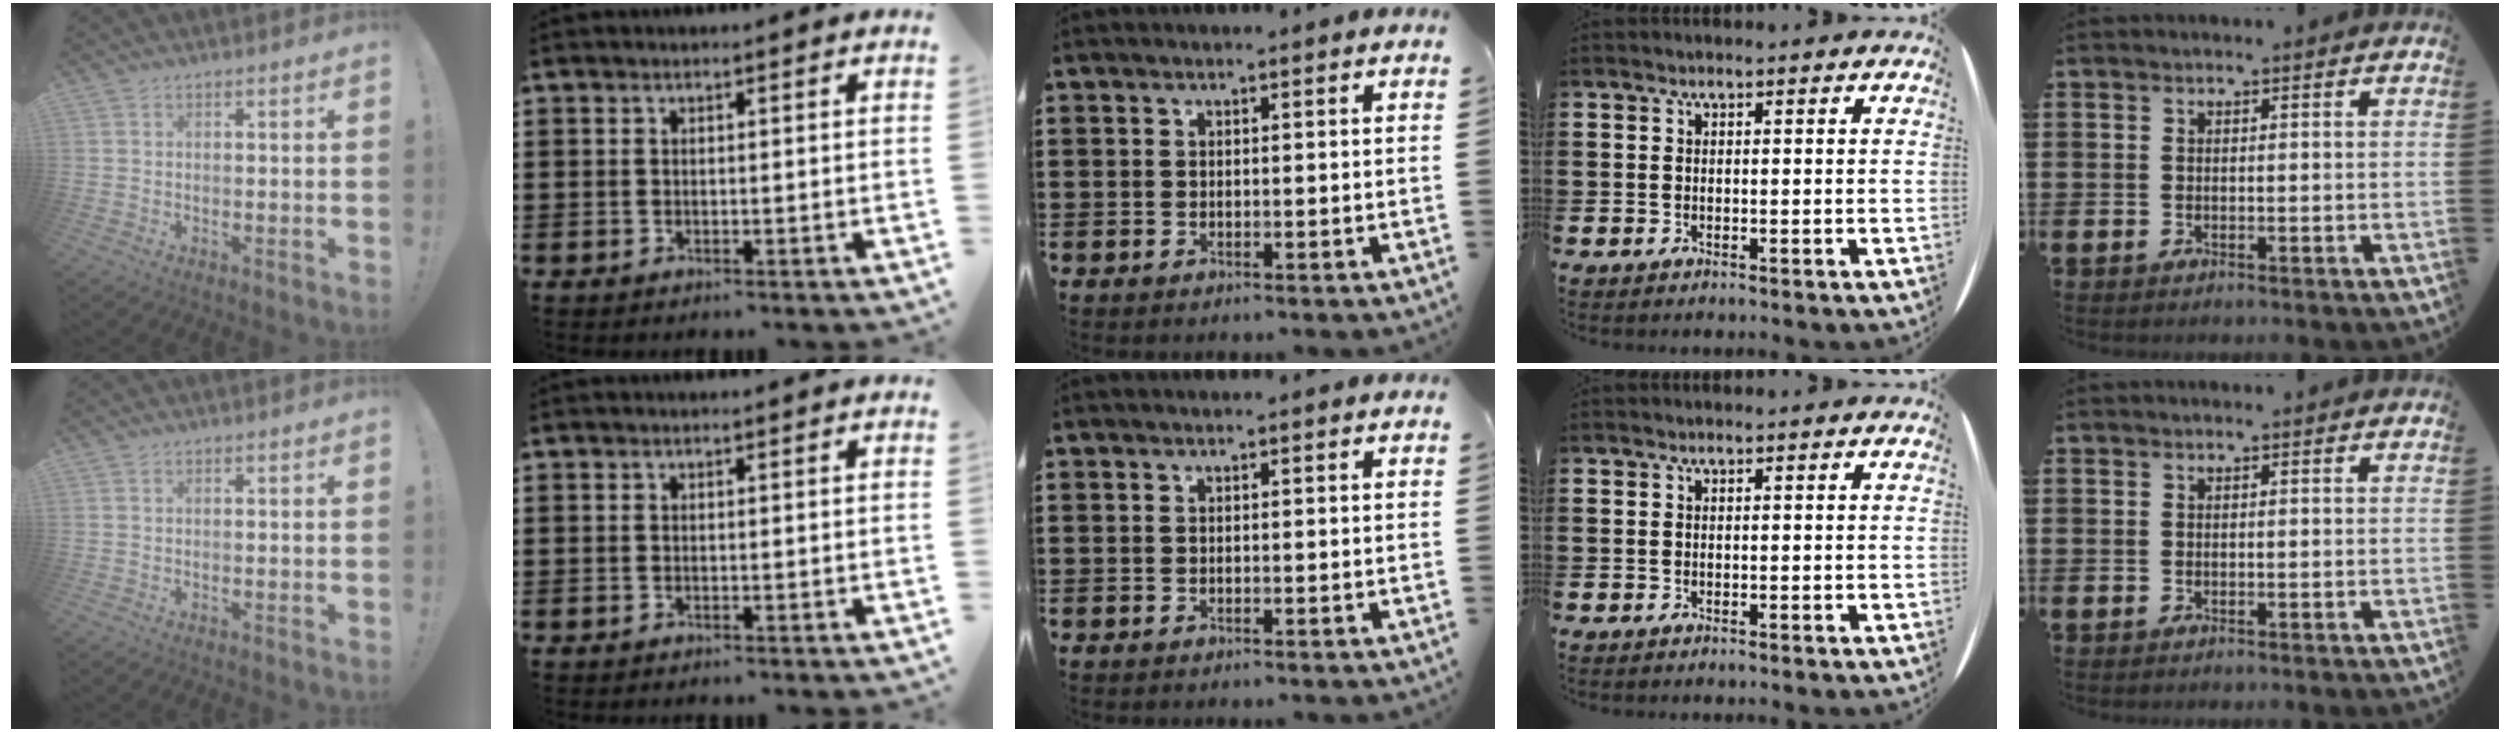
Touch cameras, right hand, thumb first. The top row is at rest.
{}